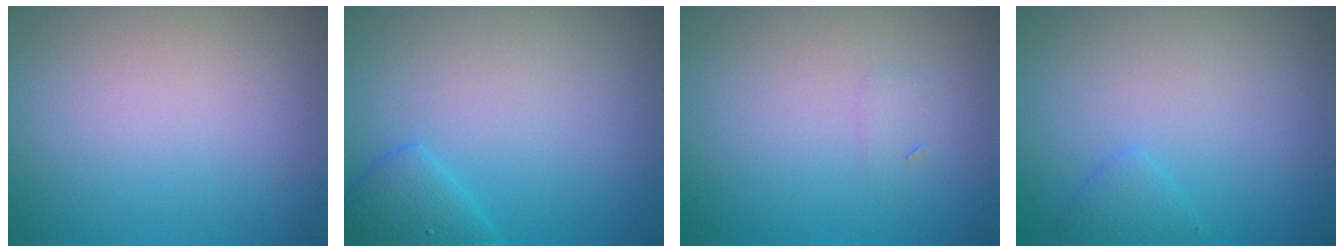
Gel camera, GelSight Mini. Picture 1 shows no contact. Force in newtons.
{"total": 2.2, "press": 2.2, "slide": 0.3}
{"total": 0.7, "press": 0.7, "slide": 0.0}
{"total": 1.1, "press": 1.1, "slide": 0.1}